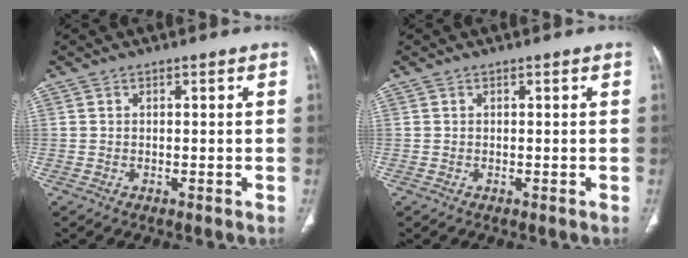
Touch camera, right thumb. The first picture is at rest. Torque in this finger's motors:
{"motor_torque": [0.23, 0.22, -0.03, -0.03, 0.00]}